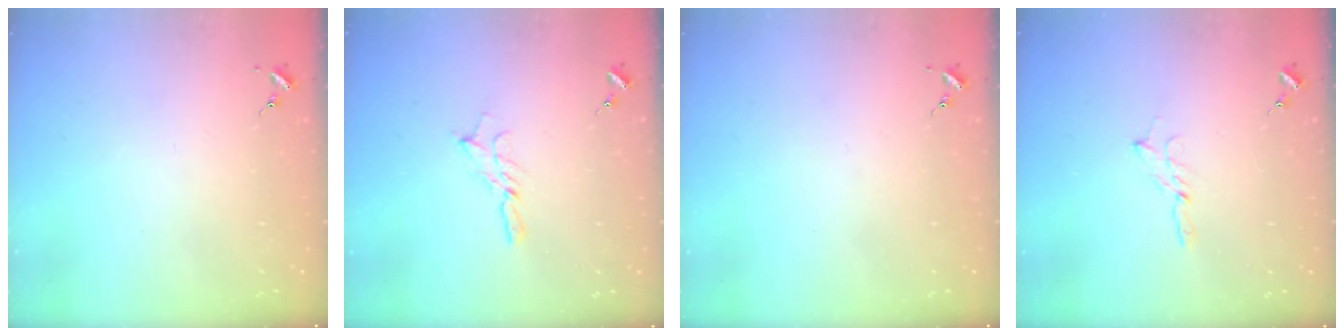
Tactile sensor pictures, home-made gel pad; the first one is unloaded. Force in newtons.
{"total": 5.6, "press": 5.6, "slide": 0.2}
{"total": 0.0}
{"total": 2.0, "press": 2.0, "slide": 0.2}